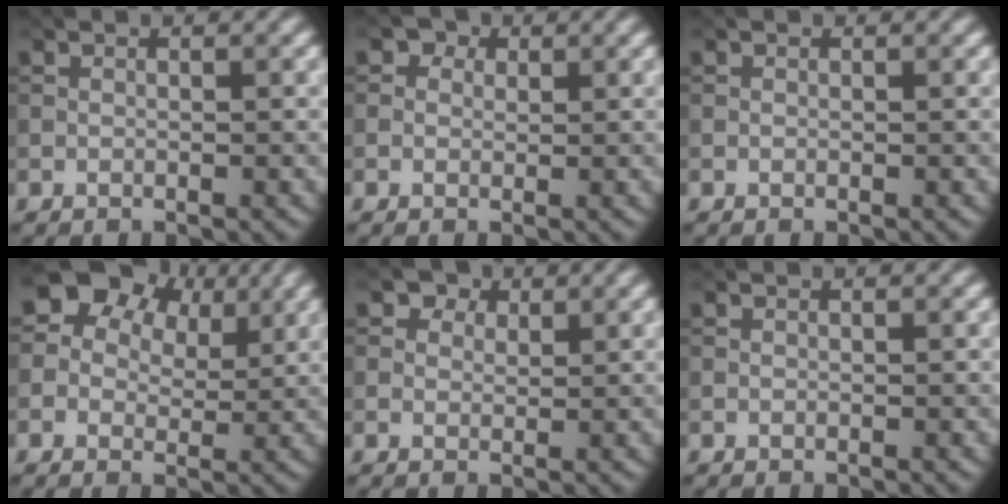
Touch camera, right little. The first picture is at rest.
{"total": 2.3, "force": [1.2, 1.7, 1.0], "torque": [-0.015, -0.001, 0.003]}
{"total": 0.0}
{"total": 8.2, "force": [3.8, 6.0, 4.0], "torque": [-0.064, 0.022, 0.039]}
{"total": 3.2, "force": [2.1, 2.1, 1.2], "torque": [-0.027, -0.010, 0.027]}
{"total": 0.0}